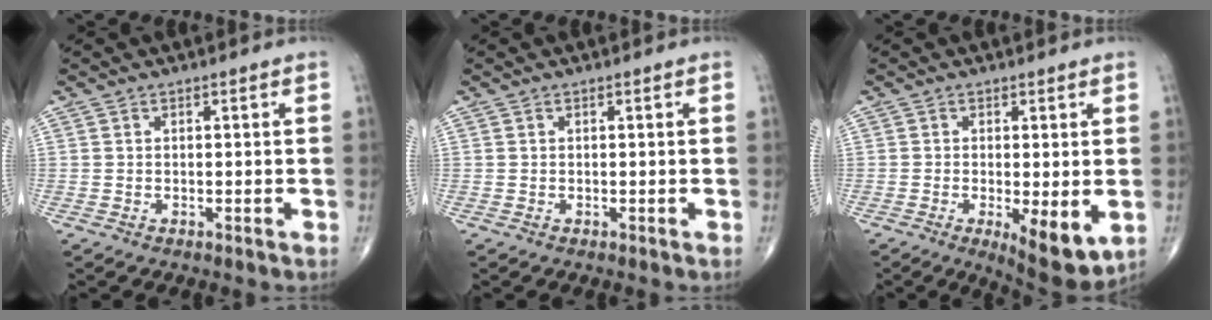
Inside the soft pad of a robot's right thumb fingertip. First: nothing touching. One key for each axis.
{"total": 0.0}
{"total": 8.6, "fx": -2.1, "fy": 2.9, "fz": 7.8, "tx": -0.113, "ty": -0.022, "tz": -0.026}